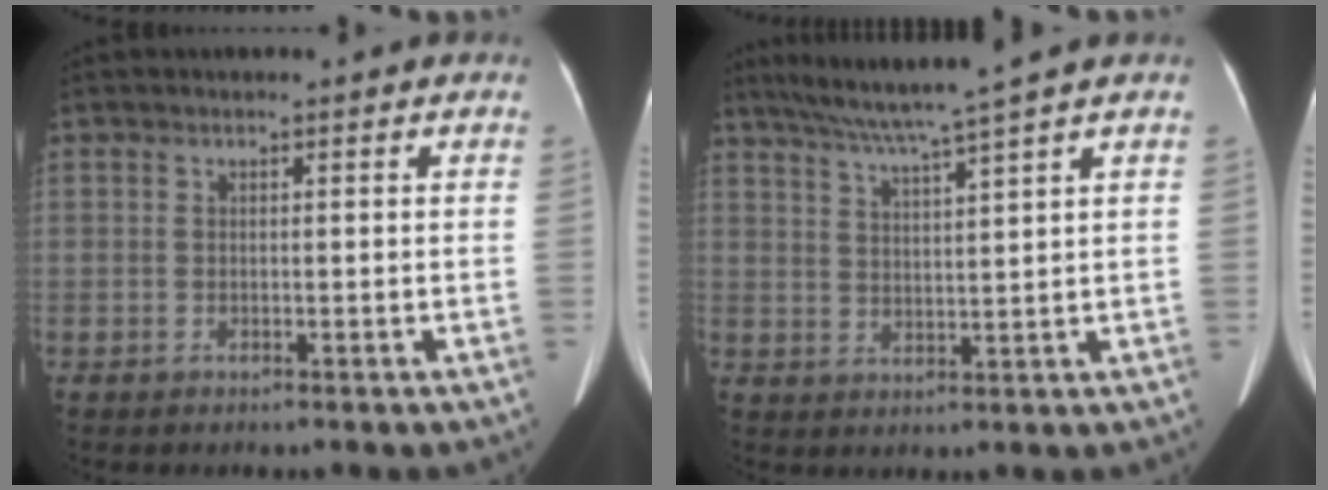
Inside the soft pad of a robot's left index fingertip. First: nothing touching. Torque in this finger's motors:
{"motor_torque": [0.86, -1.28, 0.25, 0.09]}